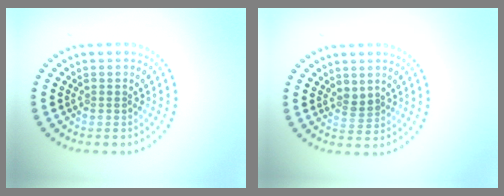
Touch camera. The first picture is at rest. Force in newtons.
{"total": 1.2, "press": 1.0, "slide": 0.5}